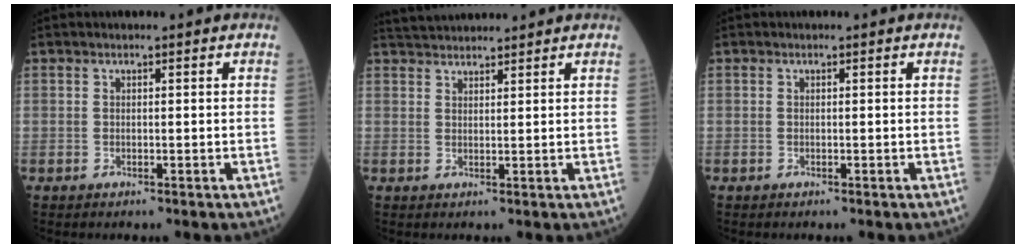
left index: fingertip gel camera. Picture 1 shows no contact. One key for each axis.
{"total": 5.5, "fx": 5.3, "fy": 0.4, "fz": 1.3, "tx": -0.026, "ty": 0.034, "tz": 0.093}
{"total": 0.0}